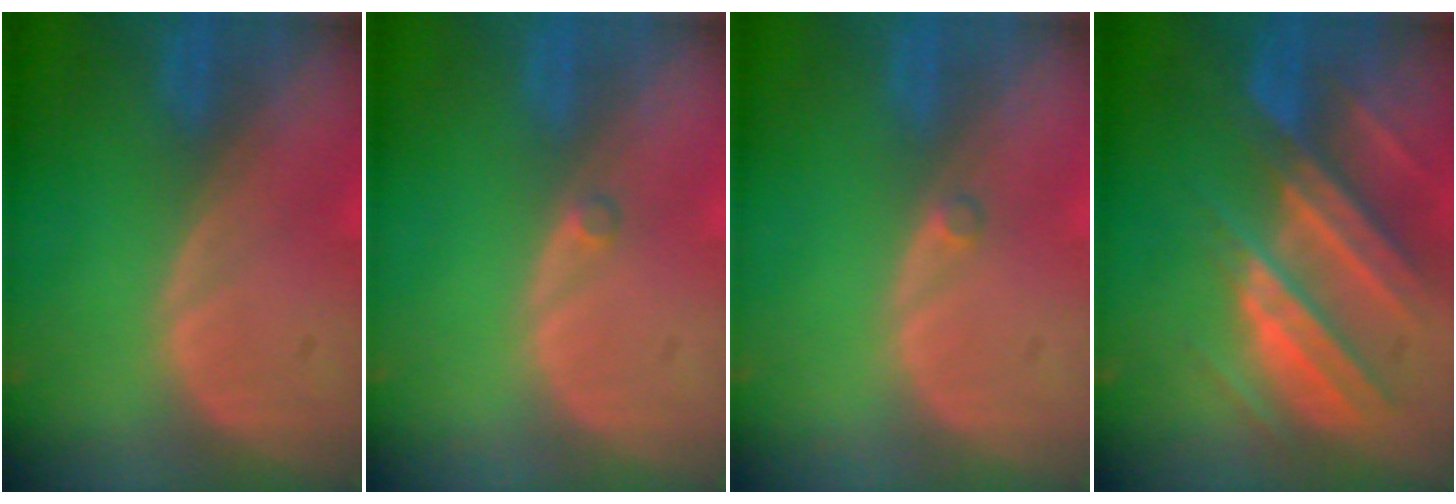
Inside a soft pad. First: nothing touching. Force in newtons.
{"total": 0.6, "press": 0.6, "slide": 0.1}
{"total": 0.6, "press": 0.6, "slide": 0.1}
{"total": 10.4, "press": 9.2, "slide": 4.8}